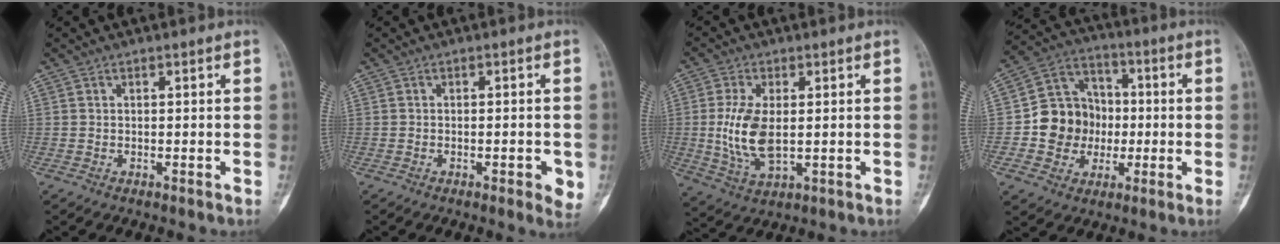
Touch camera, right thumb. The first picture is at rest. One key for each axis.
{"total": 3.9, "fx": -1.2, "fy": 1.3, "fz": 3.5, "tx": -0.037, "ty": -0.003, "tz": -0.012}
{"total": 10.0, "fx": 0.2, "fy": 5.1, "fz": 8.6, "tx": -0.180, "ty": -0.011, "tz": 0.013}
{"total": 13.0, "fx": -1.5, "fy": 11.6, "fz": 5.6, "tx": -0.046, "ty": 0.031, "tz": -0.028}